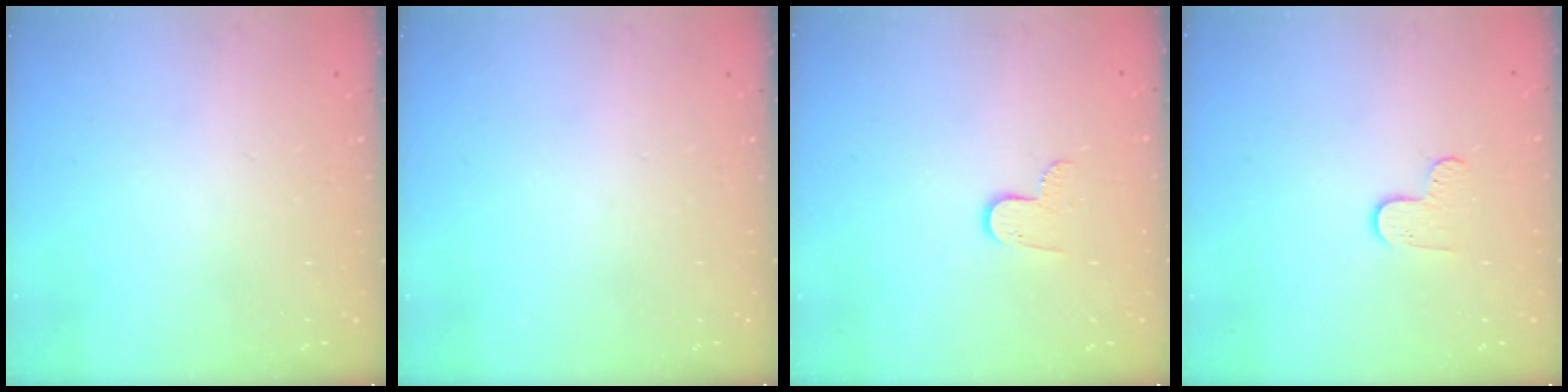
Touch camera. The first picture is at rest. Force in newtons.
{"total": 0.0}
{"total": 5.8, "press": 5.8, "slide": 0.5}
{"total": 6.4, "press": 6.4, "slide": 0.5}